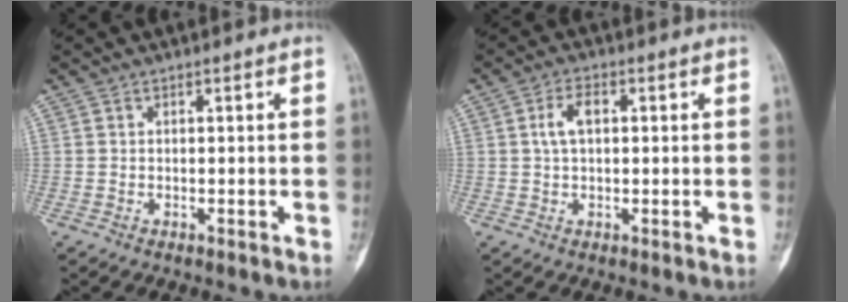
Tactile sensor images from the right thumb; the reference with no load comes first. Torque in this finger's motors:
{"motor_torque": [0.78, 1.28, 0.41, -0.46, 0.20]}